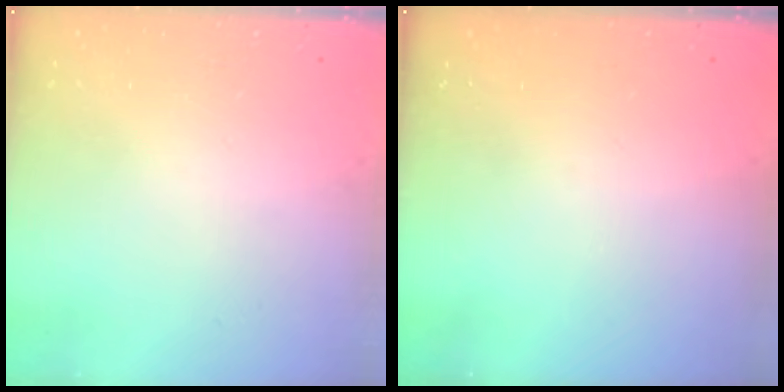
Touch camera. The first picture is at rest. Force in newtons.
{"total": 0.0}